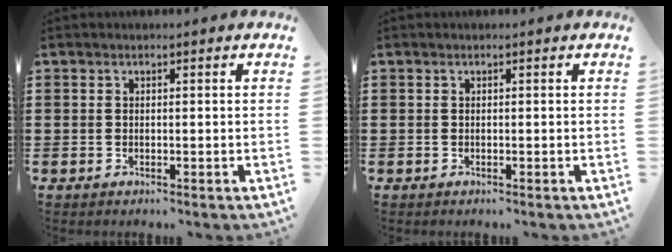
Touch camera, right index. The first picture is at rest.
{"total": 0.0}